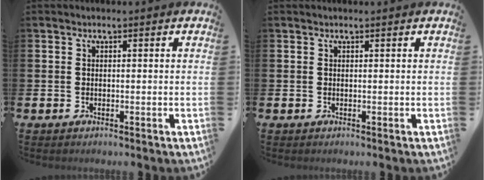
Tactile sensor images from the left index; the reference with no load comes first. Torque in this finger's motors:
{"motor_torque": [0.54, -1.58, -0.02, -0.02]}